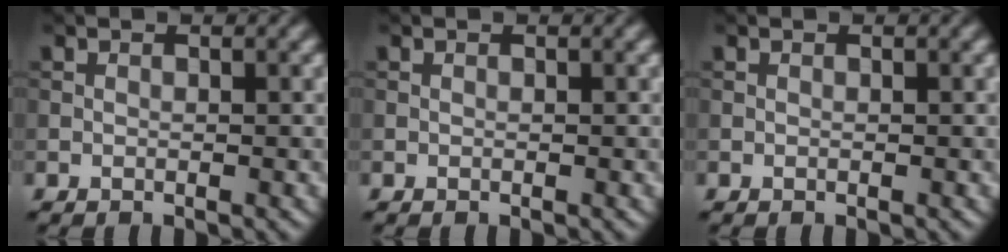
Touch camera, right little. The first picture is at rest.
{"total": 0.0}
{"total": 0.0}